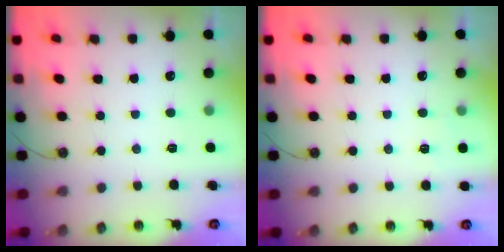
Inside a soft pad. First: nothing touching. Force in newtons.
{"total": 3.4, "press": 2.2, "slide": 2.7}